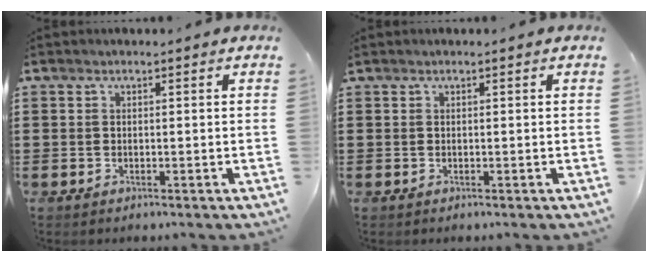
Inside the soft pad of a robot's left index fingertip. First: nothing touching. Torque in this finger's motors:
{"motor_torque": [0.90, -1.24, 0.81, 0.11]}